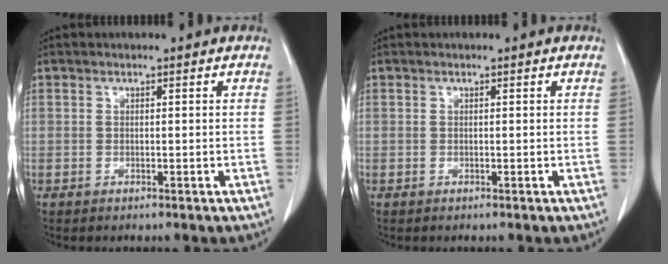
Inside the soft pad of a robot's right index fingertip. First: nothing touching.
{"total": 0.0}